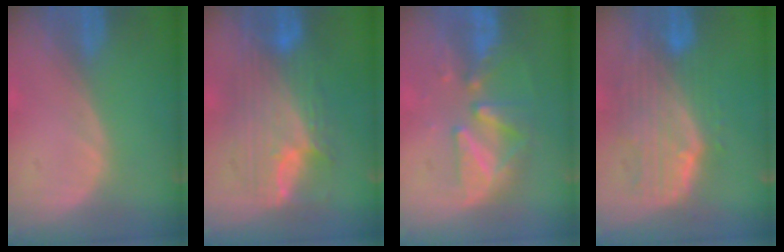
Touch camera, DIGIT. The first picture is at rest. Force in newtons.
{"total": 10.5, "press": 10.4, "slide": 0.7}
{"total": 8.3, "press": 8.1, "slide": 1.9}
{"total": 10.5, "press": 9.0, "slide": 5.4}